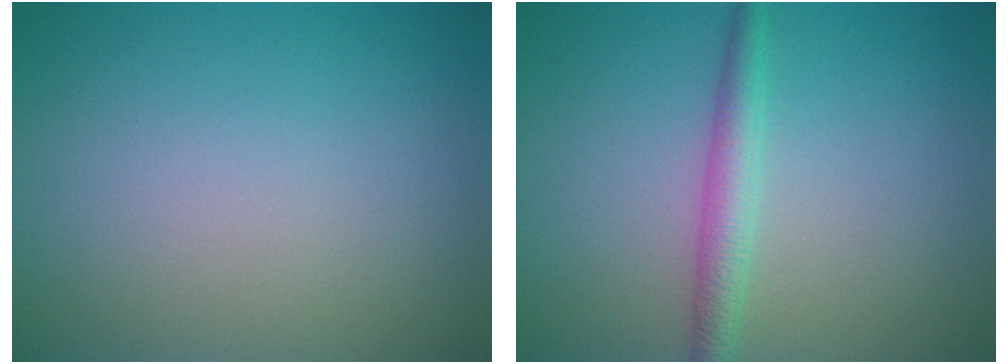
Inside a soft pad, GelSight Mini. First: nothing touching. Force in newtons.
{"total": 2.4, "press": 2.4, "slide": 0.0}